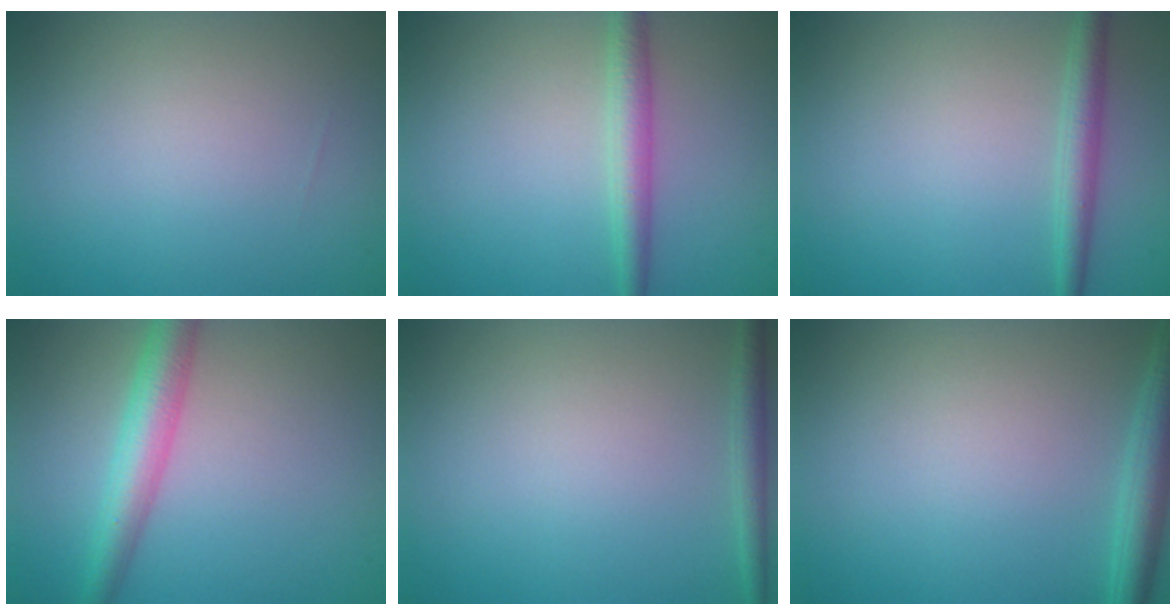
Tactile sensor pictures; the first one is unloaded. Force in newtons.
{"total": 2.7, "press": 2.7, "slide": 0.0}
{"total": 2.3, "press": 2.3, "slide": 0.1}
{"total": 4.1, "press": 4.1, "slide": 0.1}
{"total": 1.4, "press": 1.4, "slide": 0.1}
{"total": 3.0, "press": 3.0, "slide": 0.2}